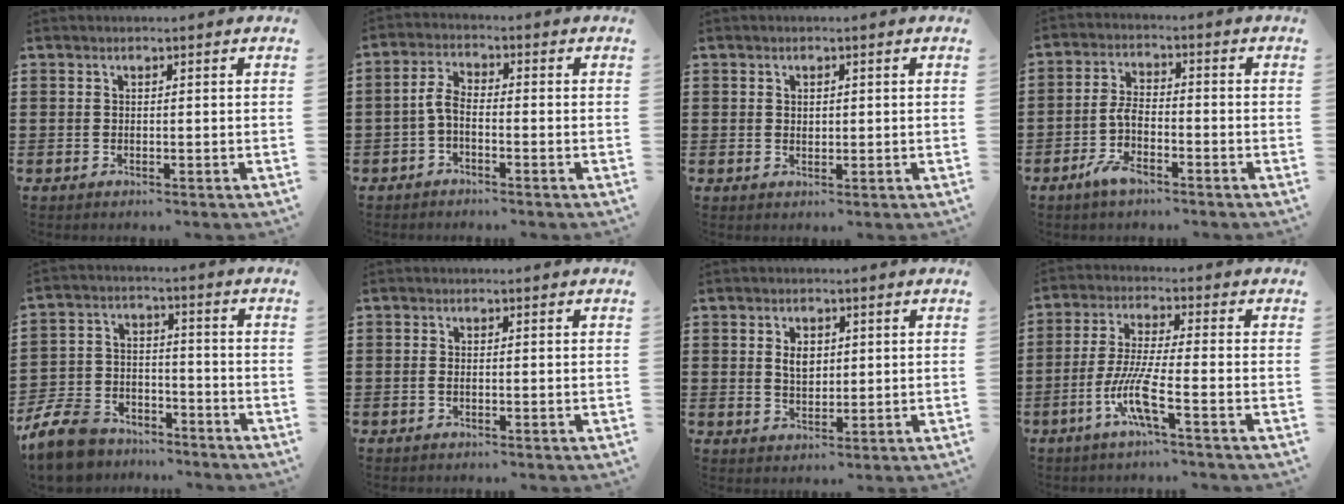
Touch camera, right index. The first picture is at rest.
{"total": 3.2, "force": [-1.4, 1.3, 2.5], "torque": [-0.069, 0.002, -0.034]}
{"total": 0.9, "force": [0.5, 0.7, 0.4], "torque": [-0.009, 0.006, 0.010]}
{"total": 5.0, "force": [-2.4, 2.3, 3.7], "torque": [-0.092, 0.002, -0.052]}
{"total": 9.9, "force": [-8.9, 3.2, 2.8], "torque": [-0.075, 0.032, -0.177]}
{"total": 0.6, "force": [-0.2, 0.2, 0.5], "torque": [-0.011, -0.003, -0.003]}
{"total": 3.5, "force": [0.9, 2.3, 2.5], "torque": [-0.047, 0.008, 0.014]}
{"total": 8.1, "force": [-3.7, 0.9, 7.1], "torque": [-0.157, -0.016, -0.076]}